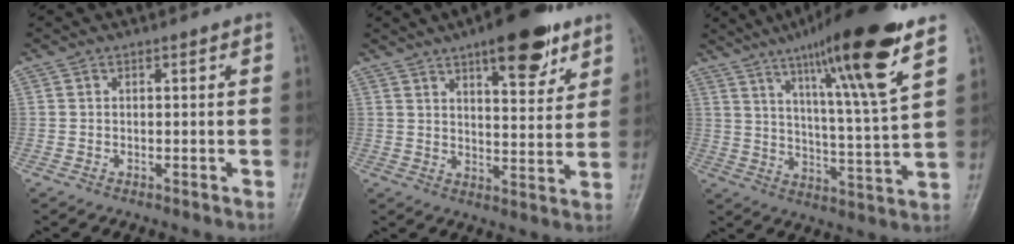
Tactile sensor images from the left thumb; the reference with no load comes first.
{"total": 13.5, "force": [8.2, 4.7, 9.6], "torque": [-0.105, -0.039, 0.117]}
{"total": 19.8, "force": [11.7, 1.5, 15.9], "torque": [-0.239, -0.053, 0.185]}